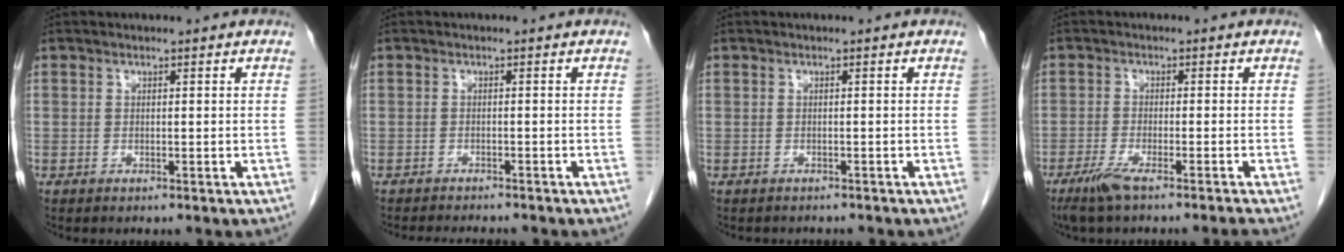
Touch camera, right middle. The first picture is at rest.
{"total": 5.4, "force": [-5.1, 0.8, 1.8], "torque": [-0.020, -0.006, -0.071]}
{"total": 2.3, "force": [-2.1, 0.8, 0.4], "torque": [-0.009, -0.002, -0.026]}
{"total": 5.6, "force": [-4.3, -0.5, 3.5], "torque": [-0.059, -0.014, -0.078]}